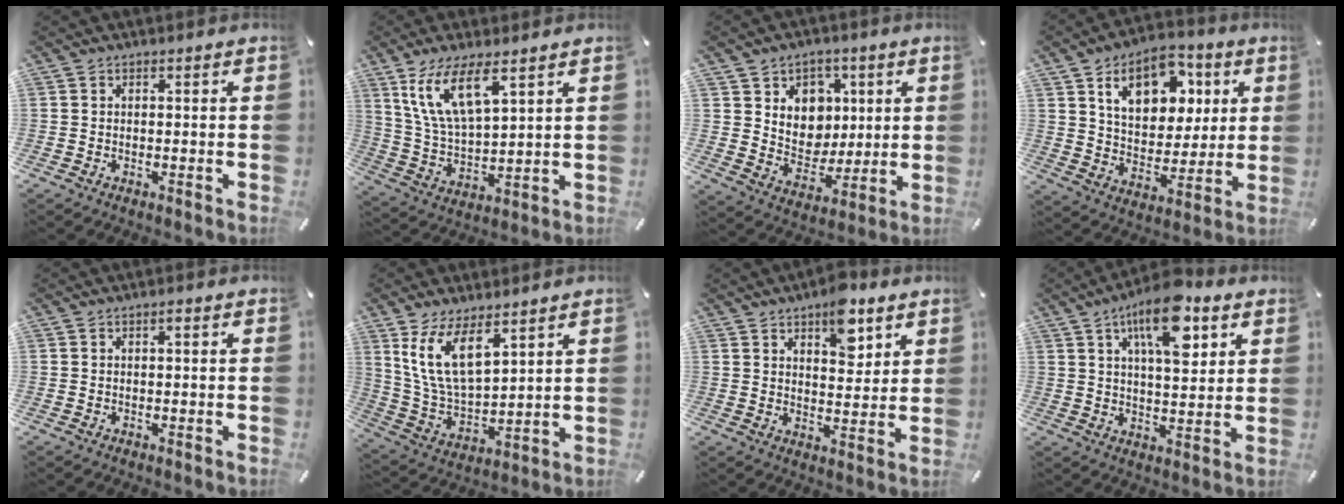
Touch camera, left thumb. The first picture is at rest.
{"total": 12.2, "force": [7.5, 4.5, 8.4], "torque": [-0.201, -0.021, 0.136]}
{"total": 9.8, "force": [3.0, 9.1, 1.9], "torque": [-0.029, -0.033, 0.060]}
{"total": 15.4, "force": [7.5, 10.4, 8.6], "torque": [-0.136, -0.022, 0.135]}
{"total": 0.8, "force": [0.0, 0.2, 0.8], "torque": [-0.016, 0.001, 0.000]}
{"total": 12.3, "force": [7.3, 6.0, 8.0], "torque": [-0.183, -0.026, 0.136]}
{"total": 9.3, "force": [5.8, 4.7, 5.5], "torque": [-0.058, -0.032, 0.094]}
{"total": 14.3, "force": [7.2, 6.2, 10.8], "torque": [-0.168, -0.022, 0.122]}